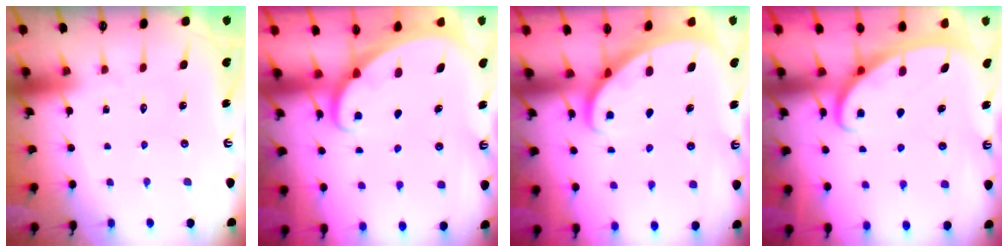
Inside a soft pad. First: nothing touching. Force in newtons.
{"total": 1.7, "press": 1.6, "slide": 0.1}
{"total": 1.7, "press": 1.7, "slide": 0.1}
{"total": 2.7, "press": 2.7, "slide": 0.4}